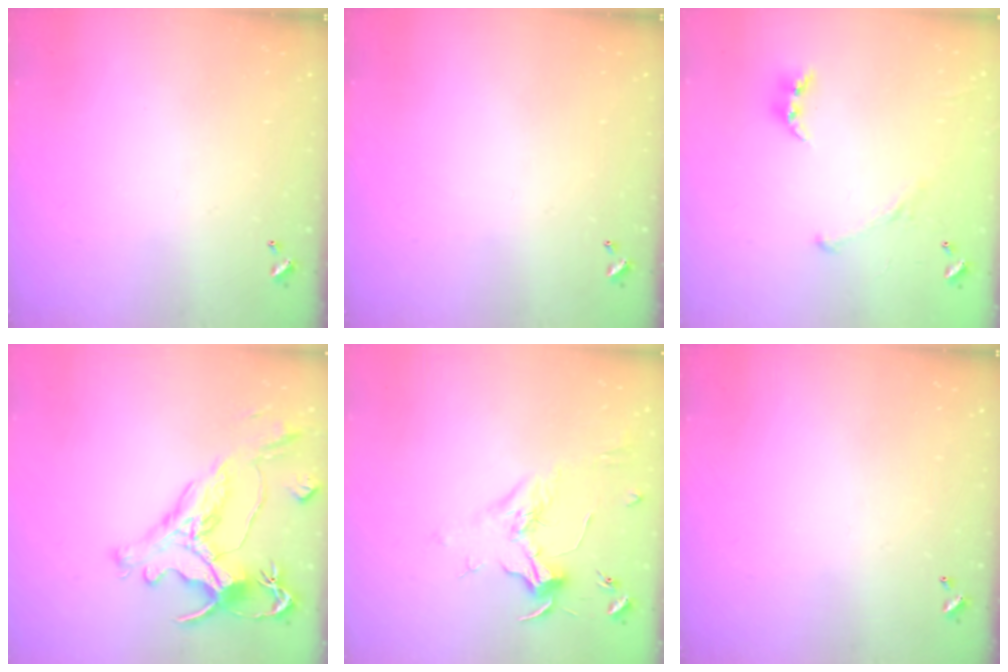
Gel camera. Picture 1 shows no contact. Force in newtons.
{"total": 0.0}
{"total": 2.3, "press": 2.1, "slide": 1.0}
{"total": 1.6, "press": 1.0, "slide": 1.3}
{"total": 1.8, "press": 1.7, "slide": 0.7}
{"total": 0.0}